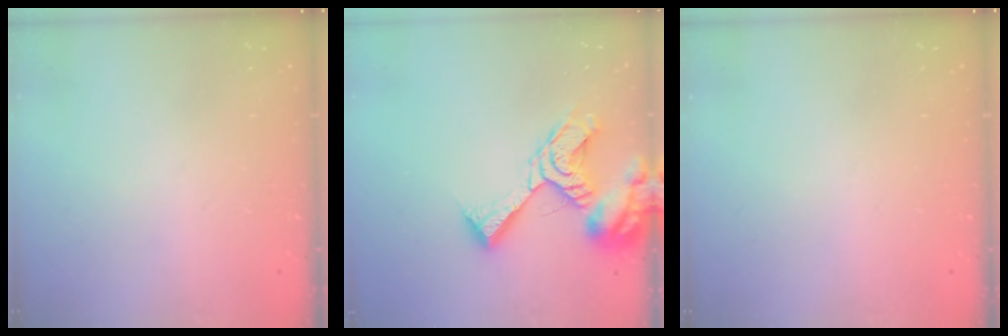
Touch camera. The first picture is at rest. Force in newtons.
{"total": 15.9, "press": 15.8, "slide": 1.7}
{"total": 0.0}